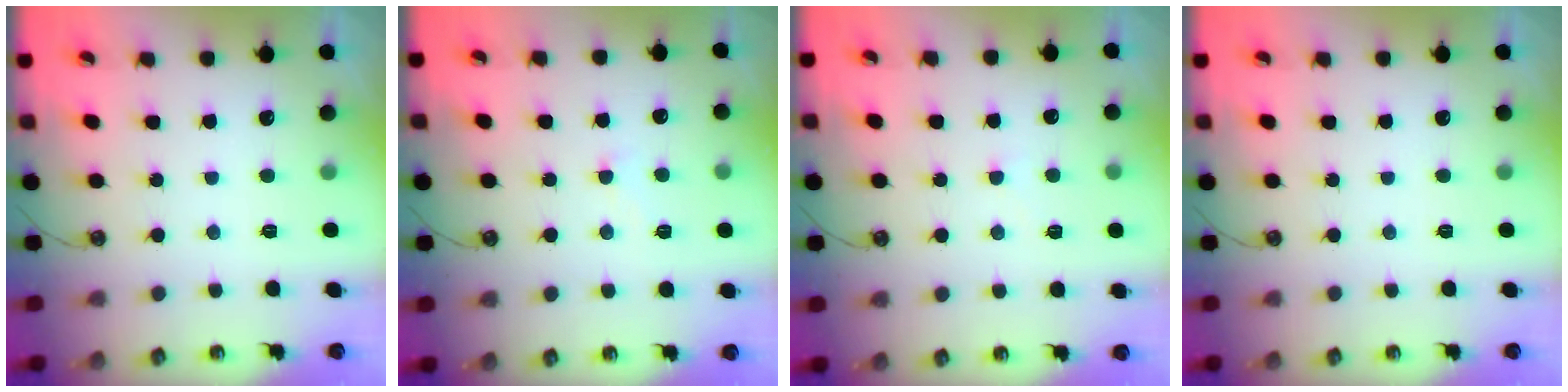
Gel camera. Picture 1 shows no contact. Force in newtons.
{"total": 1.5, "press": 1.4, "slide": 0.6}
{"total": 5.4, "press": 5.4, "slide": 0.5}
{"total": 0.0}